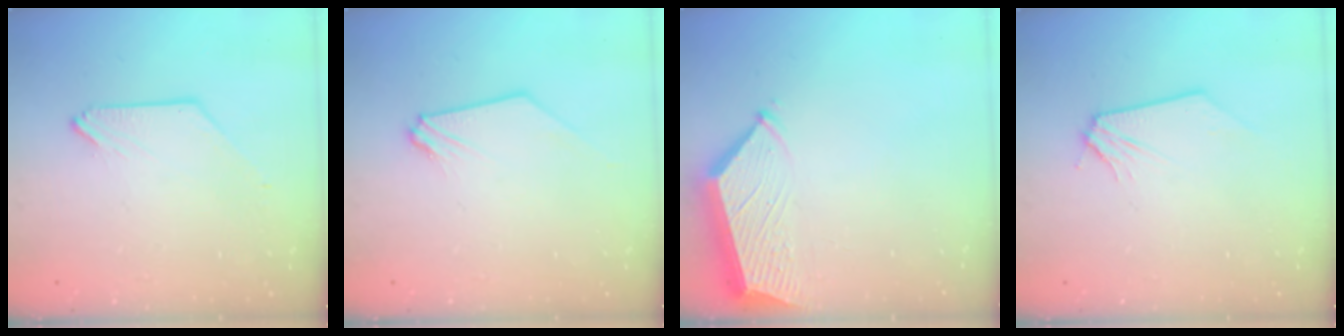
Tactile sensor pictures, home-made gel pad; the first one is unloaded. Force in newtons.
{"total": 0.7, "press": 0.7, "slide": 0.1}
{"total": 5.8, "press": 5.8, "slide": 0.3}
{"total": 0.0}